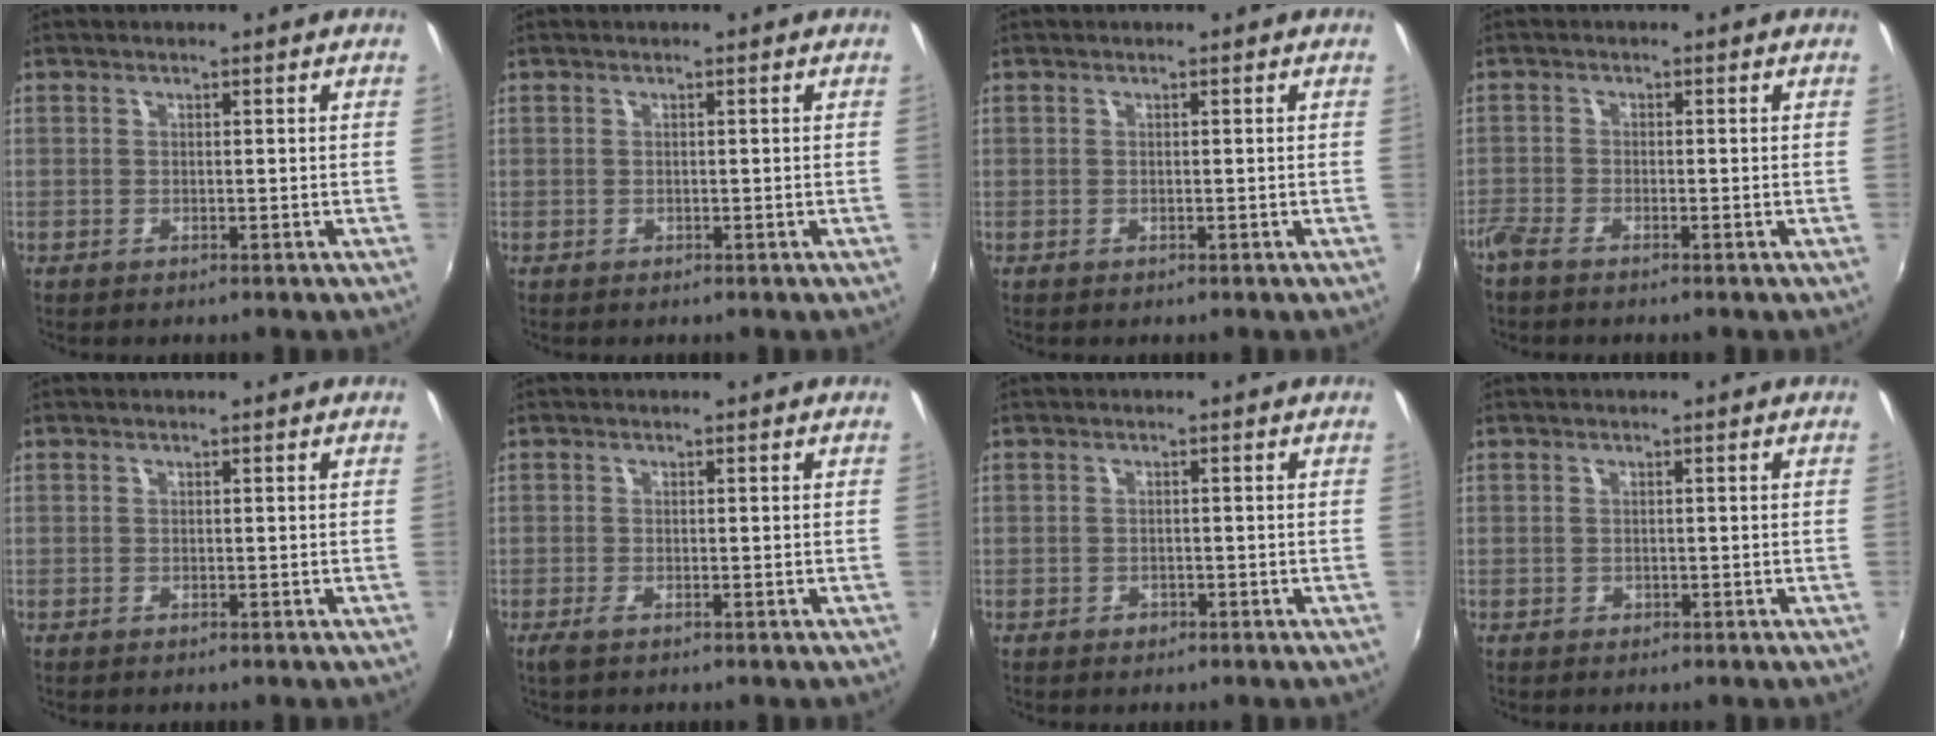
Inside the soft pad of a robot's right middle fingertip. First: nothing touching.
{"total": 0.0}
{"total": 0.0}
{"total": 3.1, "force": [-2.6, 0.6, 1.5], "torque": [-0.042, -0.009, -0.056]}
{"total": 0.0}
{"total": 1.4, "force": [-0.8, 0.2, 1.2], "torque": [-0.023, -0.006, -0.016]}
{"total": 1.0, "force": [-0.7, 0.7, 0.2], "torque": [-0.004, -0.002, -0.010]}
{"total": 0.0}